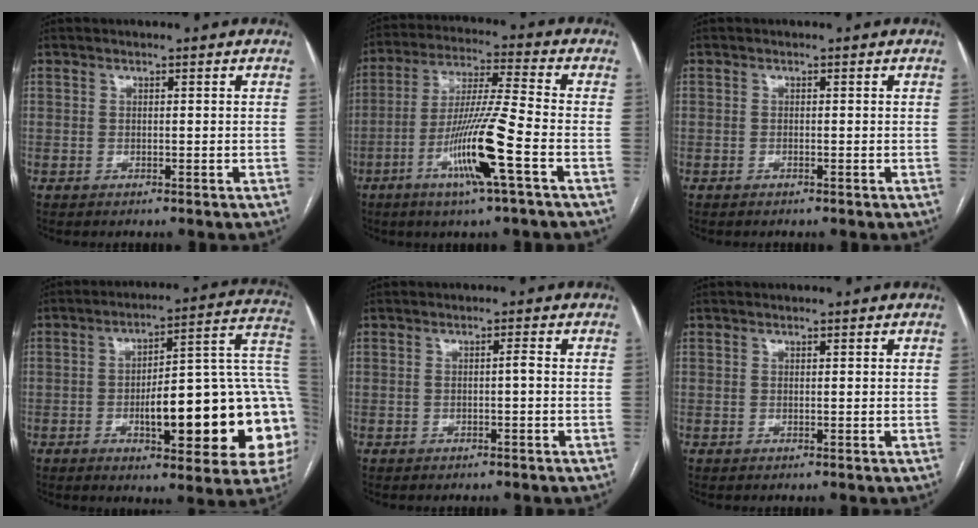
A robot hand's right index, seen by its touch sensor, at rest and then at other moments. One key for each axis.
{"total": 12.9, "fx": -5.1, "fy": -0.8, "fz": 11.8, "tx": -0.230, "ty": -0.011, "tz": -0.099}
{"total": 0.0}
{"total": 22.9, "fx": -4.5, "fy": 5.3, "fz": 21.9, "tx": -0.212, "ty": 0.029, "tz": -0.051}
{"total": 1.0, "fx": -0.2, "fy": 0.0, "fz": 0.9, "tx": -0.014, "ty": 0.002, "tz": -0.004}
{"total": 0.0}